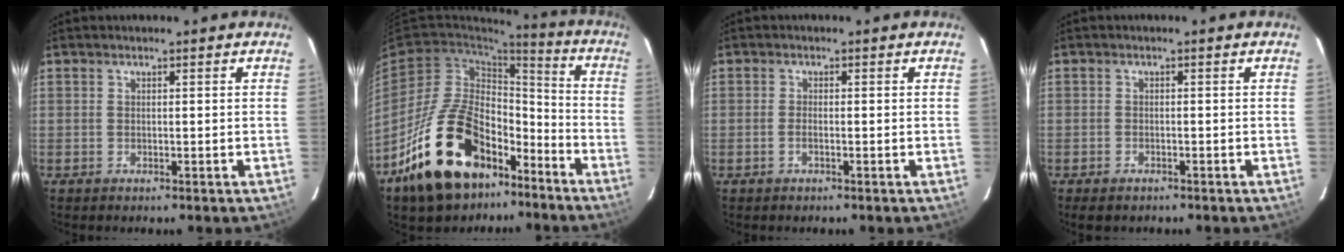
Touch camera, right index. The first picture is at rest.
{"total": 22.9, "force": [-14.3, 12.5, 12.8], "torque": [-0.247, 0.024, -0.216]}
{"total": 1.2, "force": [-0.5, 0.5, 1.0], "torque": [-0.022, 0.001, -0.011]}
{"total": 2.3, "force": [-1.9, 1.0, 0.9], "torque": [-0.025, -0.006, -0.033]}